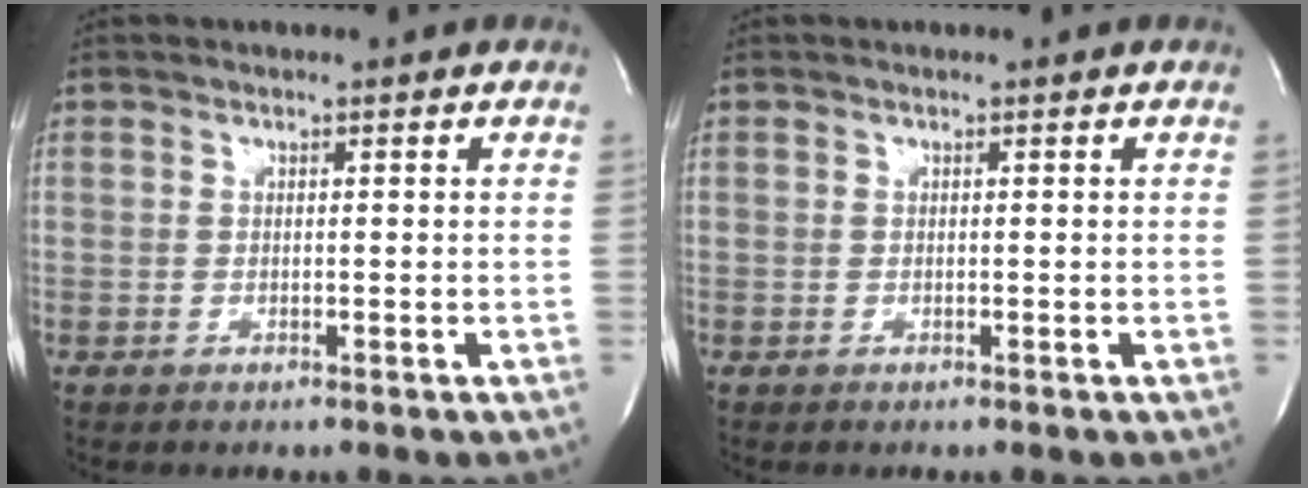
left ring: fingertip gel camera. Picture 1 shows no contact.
{"total": 0.0}